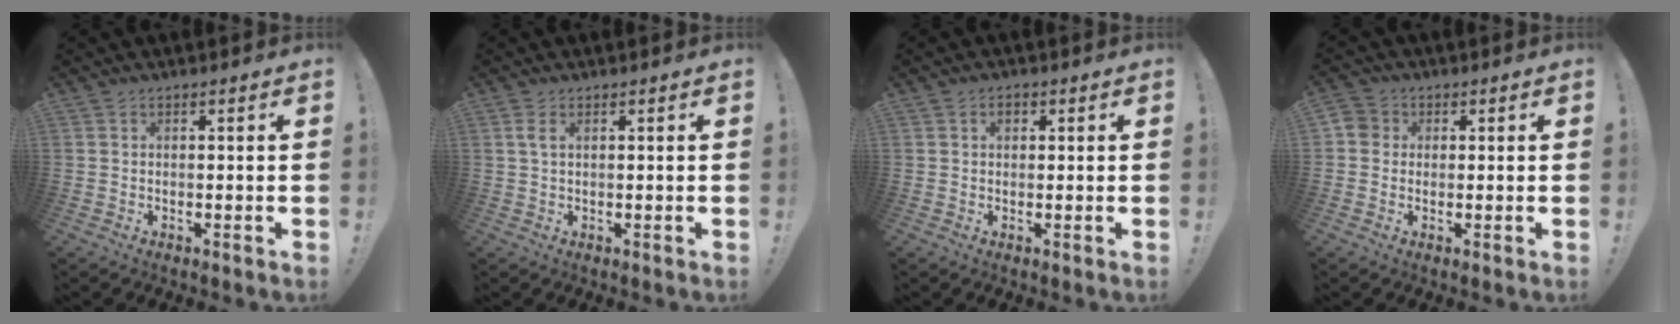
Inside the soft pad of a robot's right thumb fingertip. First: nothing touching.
{"total": 2.4, "force": [1.0, 0.7, 2.1], "torque": [-0.040, 0.001, 0.016]}
{"total": 1.7, "force": [0.4, 1.2, 1.1], "torque": [-0.019, 0.006, 0.006]}
{"total": 3.6, "force": [-0.2, 3.3, 1.3], "torque": [-0.025, 0.011, -0.001]}